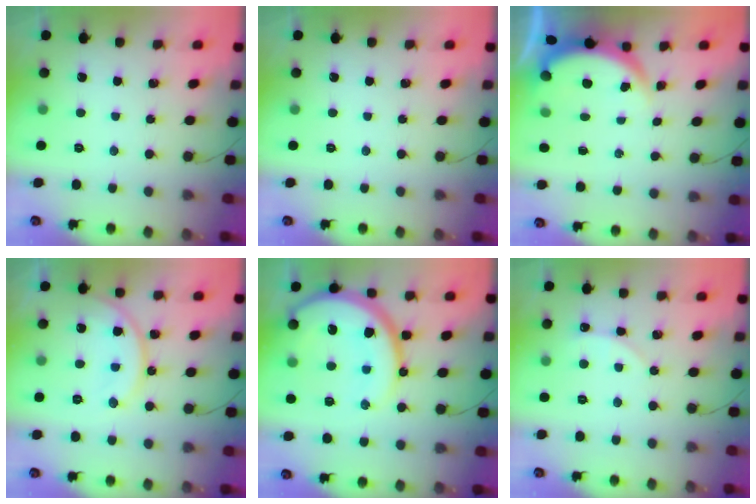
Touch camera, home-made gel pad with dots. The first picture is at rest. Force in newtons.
{"total": 0.0}
{"total": 3.7, "press": 3.7, "slide": 0.2}
{"total": 14.0, "press": 13.6, "slide": 3.2}
{"total": 21.5, "press": 21.4, "slide": 2.4}
{"total": 2.7, "press": 2.7, "slide": 0.4}